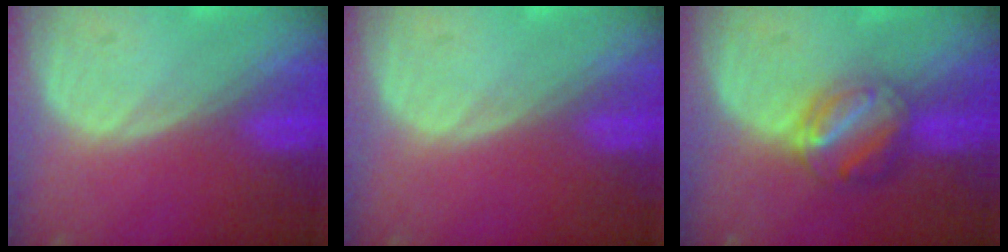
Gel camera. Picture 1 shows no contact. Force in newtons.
{"total": 0.0}
{"total": 6.3, "press": 5.6, "slide": 2.8}